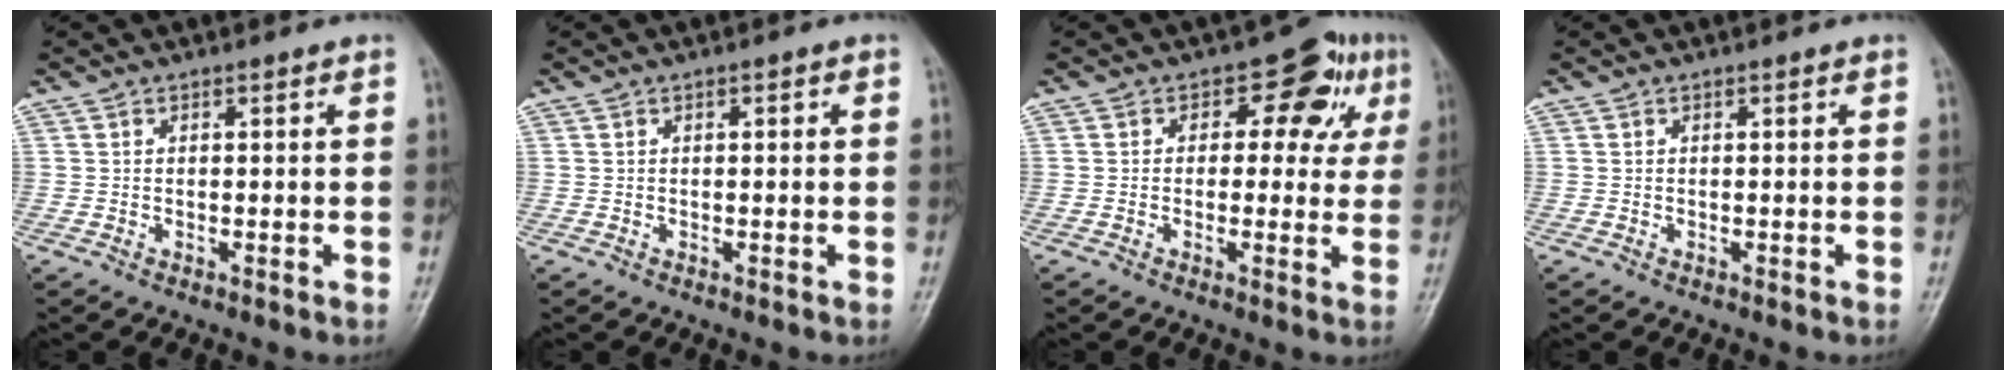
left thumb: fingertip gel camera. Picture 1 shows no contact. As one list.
[{"total": 0.7, "force": [0.2, 0.3, 0.6], "torque": [-0.006, 0.002, 0.002]}, {"total": 8.4, "force": [2.5, 5.8, 5.4], "torque": [-0.013, 0.009, 0.019]}, {"total": 0.0}]